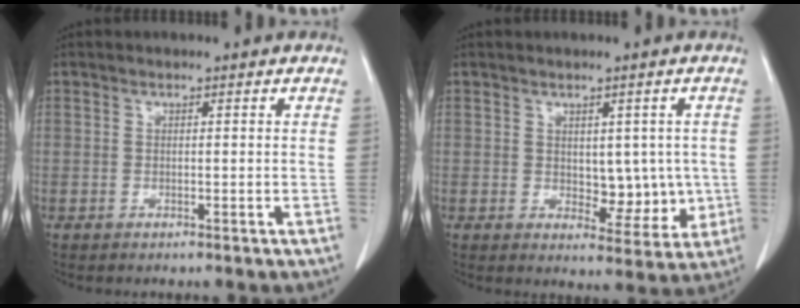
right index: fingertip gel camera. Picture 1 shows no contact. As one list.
[{"total": 6.1, "force": [0.1, 3.7, 4.9], "torque": [-0.049, -0.002, 0.015]}]